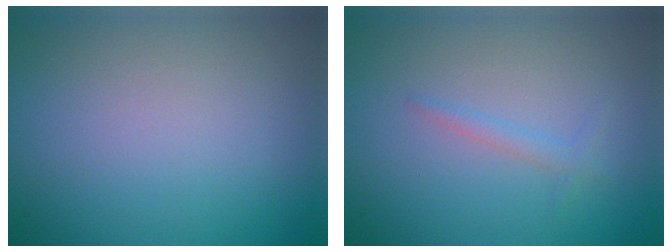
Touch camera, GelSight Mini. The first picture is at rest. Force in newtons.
{"total": 1.0, "press": 1.0, "slide": 0.1}